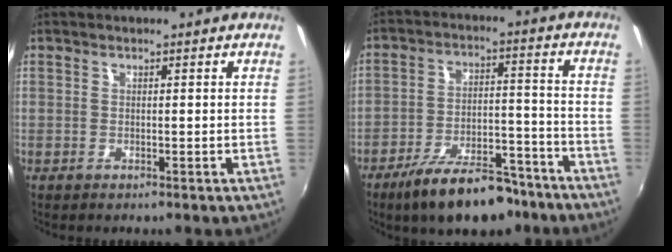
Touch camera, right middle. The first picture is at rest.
{"total": 15.7, "force": [-11.8, 5.6, 8.6], "torque": [-0.157, 0.002, -0.176]}